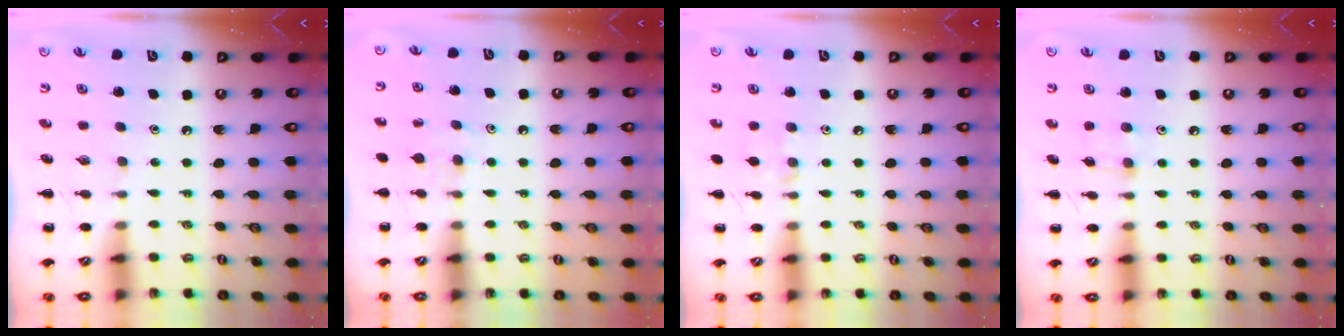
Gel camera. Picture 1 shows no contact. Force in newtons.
{"total": 5.7, "press": 5.4, "slide": 2.0}
{"total": 5.7, "press": 5.6, "slide": 1.5}
{"total": 3.8, "press": 3.6, "slide": 1.4}